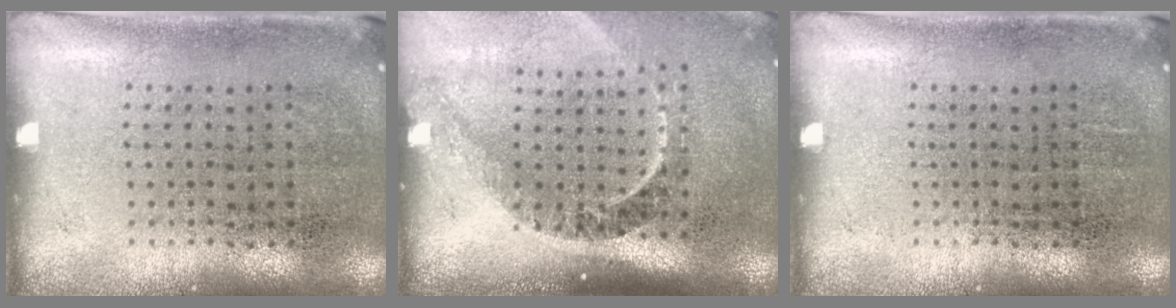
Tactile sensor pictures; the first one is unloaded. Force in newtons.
{"total": 2.4, "press": 1.6, "slide": 1.8}
{"total": 0.0}